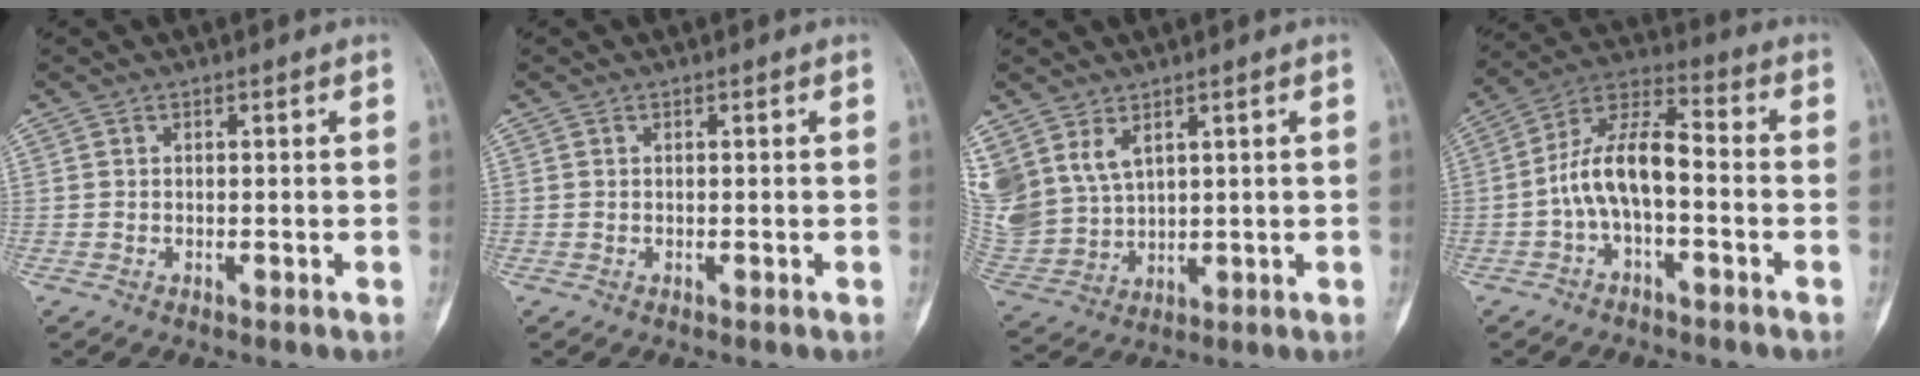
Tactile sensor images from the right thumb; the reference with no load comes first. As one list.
[{"total": 0.0}, {"total": 13.8, "force": [6.4, 9.7, 7.4], "torque": [-0.185, -0.007, 0.157]}, {"total": 11.0, "force": [-2.2, 5.0, 9.5], "torque": [-0.171, 0.051, -0.048]}]